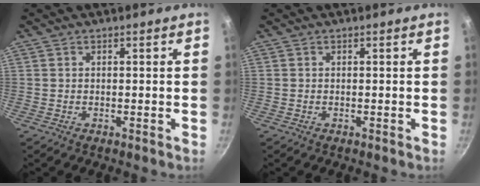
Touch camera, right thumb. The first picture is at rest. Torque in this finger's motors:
{"motor_torque": [0.14, 0.10, 0.51, -0.23, -0.01]}